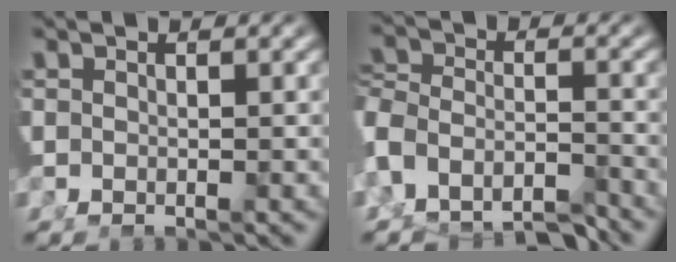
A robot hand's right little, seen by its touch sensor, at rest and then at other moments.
{"total": 4.6, "force": [-3.1, 2.6, 2.1], "torque": [-0.051, -0.018, -0.051]}